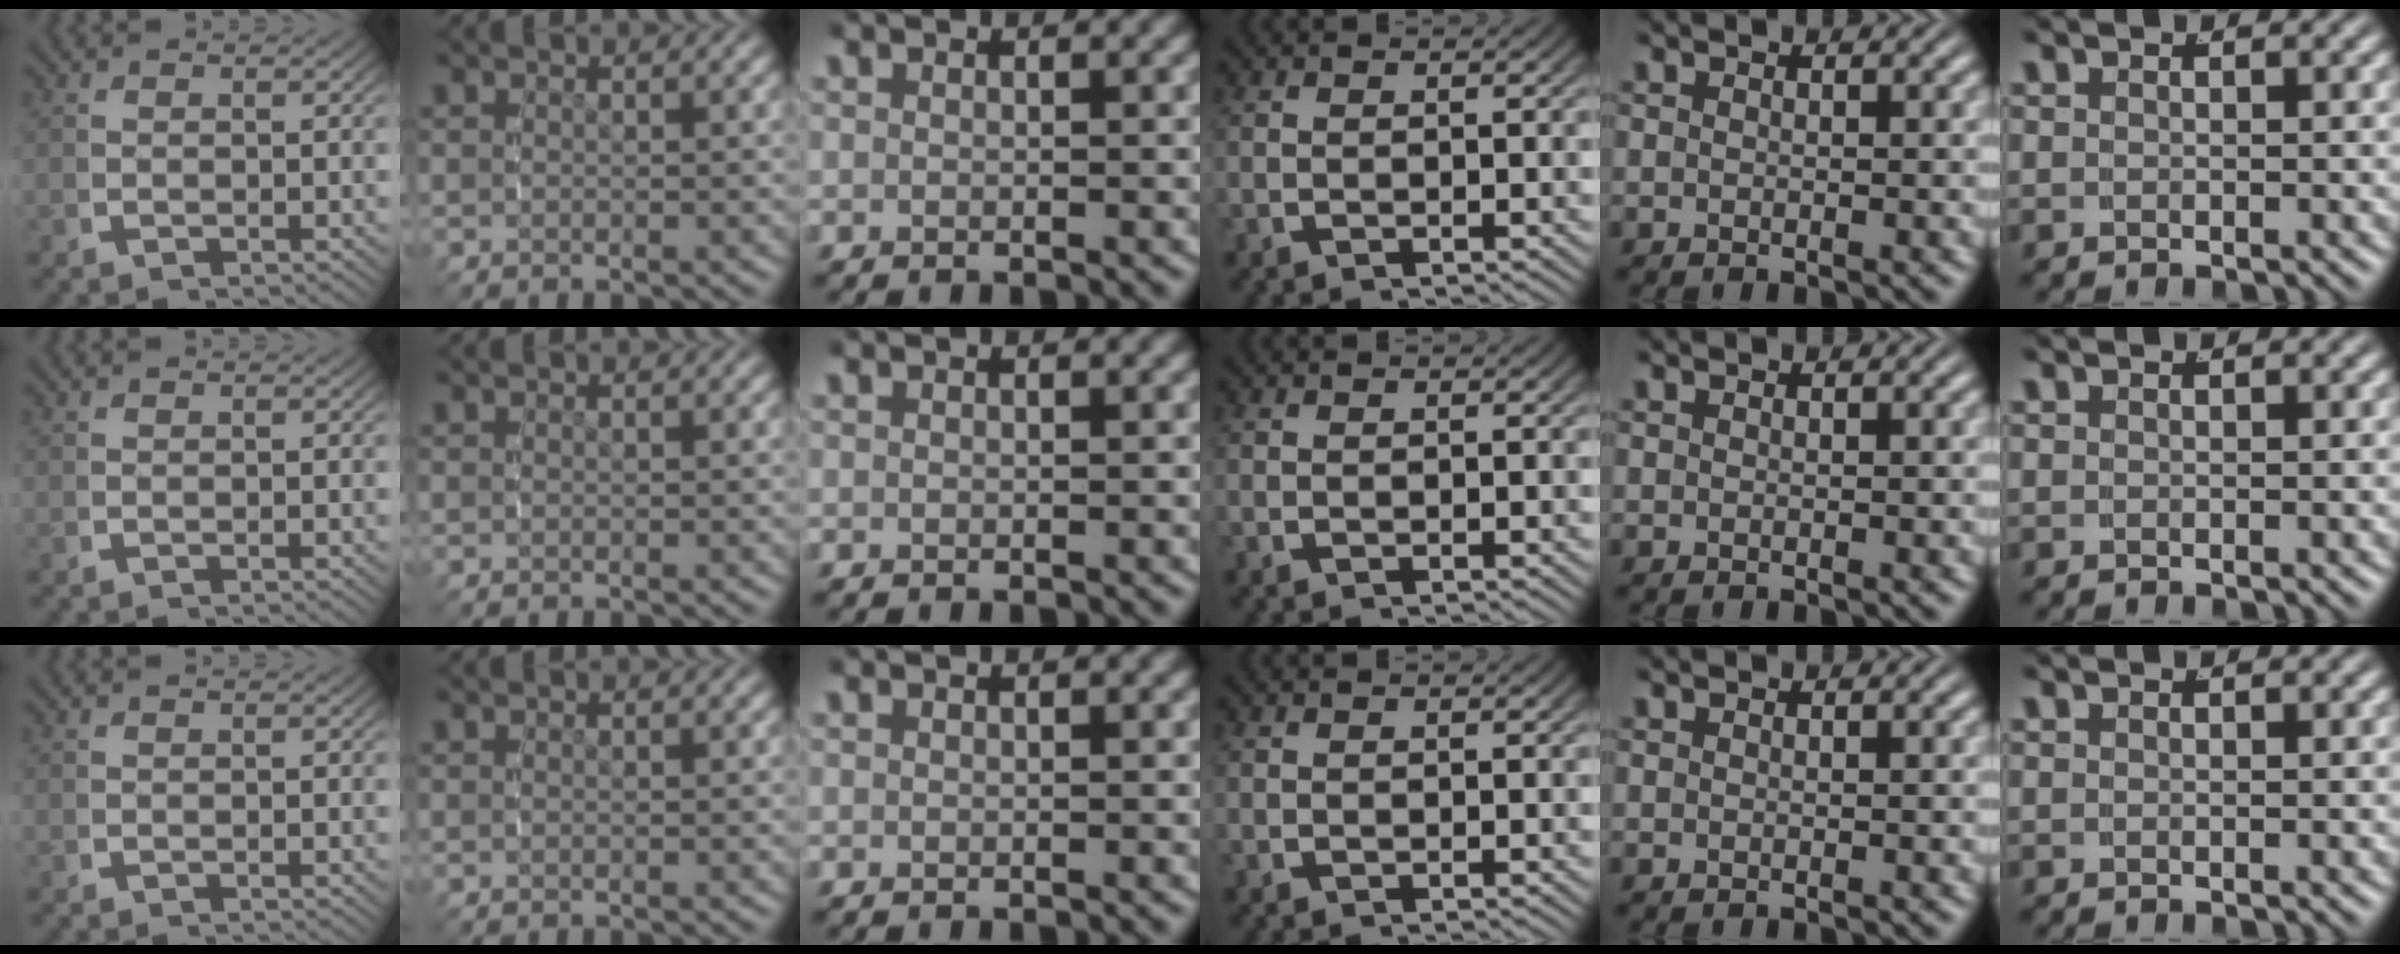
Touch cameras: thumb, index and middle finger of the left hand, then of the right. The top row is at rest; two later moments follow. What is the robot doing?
{"motion": "reach", "object": "glasses case"}